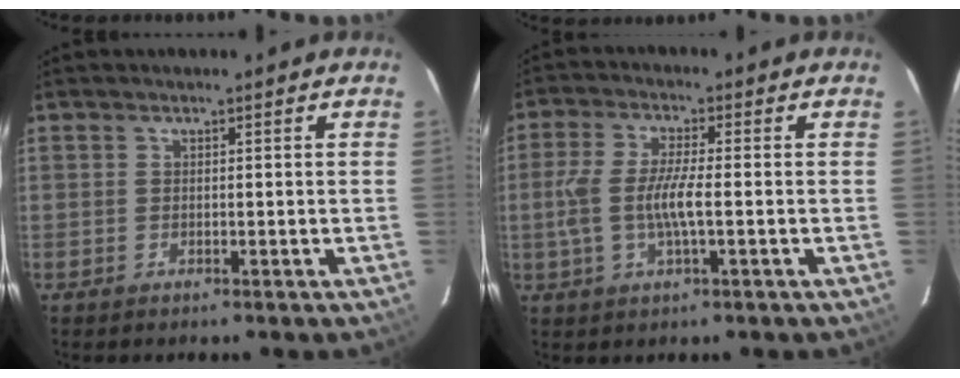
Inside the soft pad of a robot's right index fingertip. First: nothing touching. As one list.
[{"total": 7.7, "force": [-1.2, 1.5, 7.5], "torque": [-0.152, 0.000, -0.024]}]